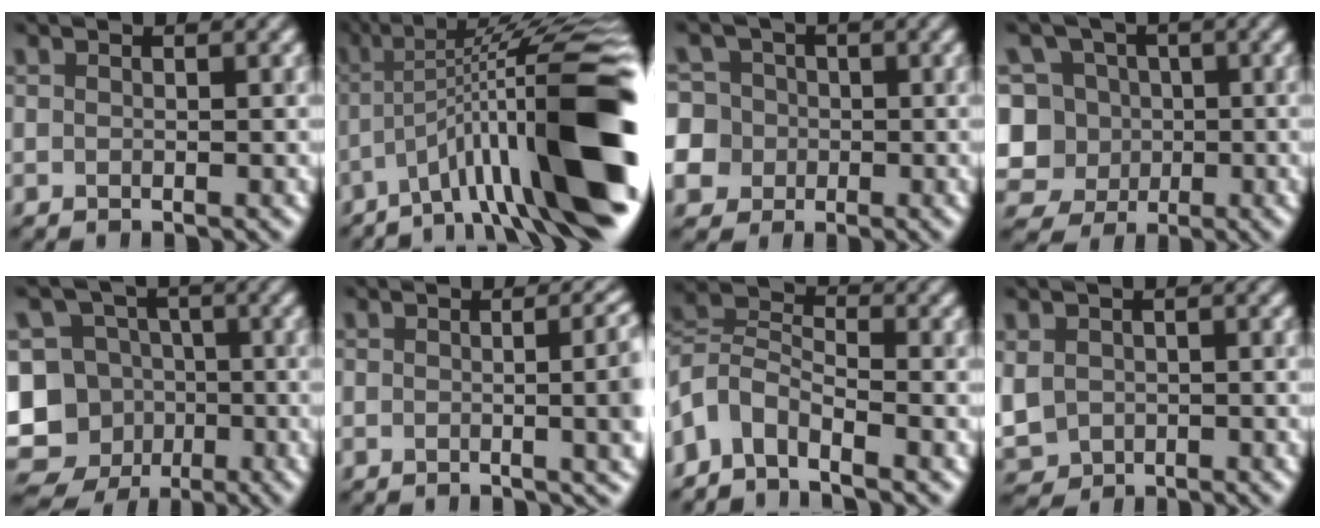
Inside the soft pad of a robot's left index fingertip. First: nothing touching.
{"total": 14.8, "force": [-4.2, 2.5, 13.9], "torque": [-0.210, 0.027, -0.061]}
{"total": 8.9, "force": [-1.4, 8.5, 2.5], "torque": [-0.065, 0.017, -0.048]}
{"total": 11.1, "force": [-1.6, 10.3, 3.6], "torque": [-0.102, 0.024, -0.049]}
{"total": 12.3, "force": [-4.4, 10.9, 3.6], "torque": [-0.074, -0.007, -0.077]}
{"total": 6.2, "force": [-0.4, 2.7, 5.5], "torque": [-0.041, -0.003, -0.002]}
{"total": 4.0, "force": [-2.7, 1.8, 2.2], "torque": [-0.042, 0.007, -0.069]}
{"total": 3.6, "force": [-0.4, 3.1, 1.7], "torque": [-0.042, -0.005, -0.004]}